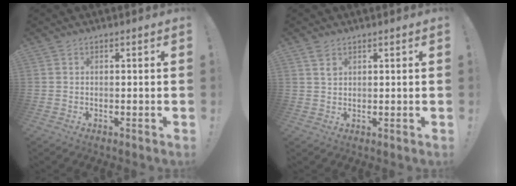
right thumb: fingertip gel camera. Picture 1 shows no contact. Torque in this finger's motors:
{"motor_torque": [-0.35, 0.53, 0.27, 0.14, 0.05]}